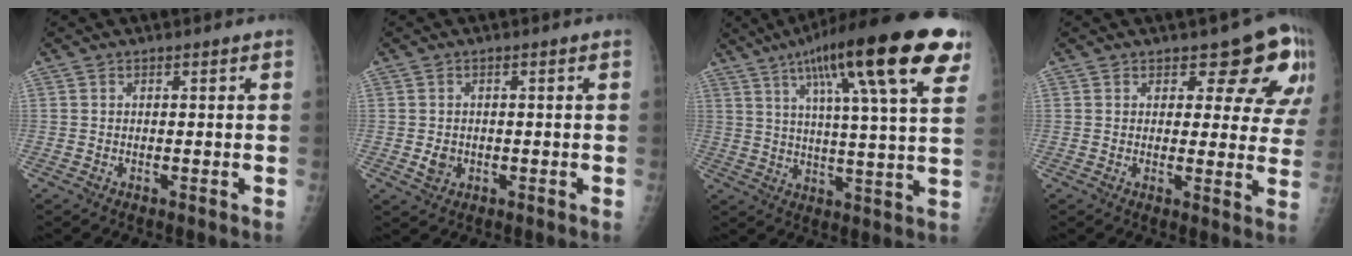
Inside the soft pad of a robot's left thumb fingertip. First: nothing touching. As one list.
[{"total": 2.4, "force": [-0.6, 2.1, 1.1], "torque": [-0.009, 0.001, -0.004]}, {"total": 24.5, "force": [12.4, 4.5, 20.6], "torque": [-0.310, -0.011, 0.180]}, {"total": 10.4, "force": [6.4, 5.3, 6.3], "torque": [-0.022, -0.036, 0.069]}]